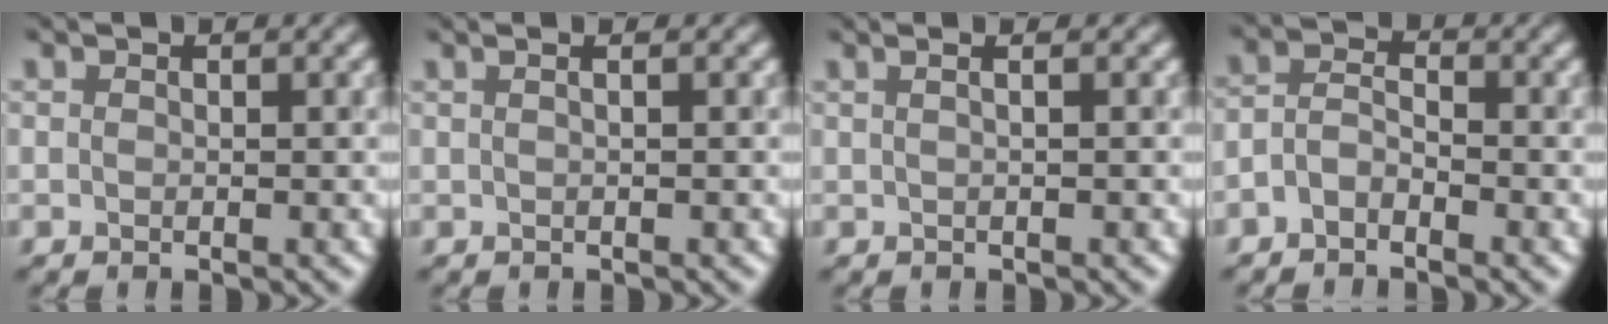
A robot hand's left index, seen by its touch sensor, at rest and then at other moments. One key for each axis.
{"total": 2.3, "fx": 0.9, "fy": 1.3, "fz": 1.7, "tx": 0.002, "ty": 0.018, "tz": -0.017}
{"total": 3.0, "fx": 1.2, "fy": 1.7, "fz": 2.3, "tx": -0.004, "ty": 0.025, "tz": -0.016}
{"total": 1.7, "fx": -1.4, "fy": 0.6, "fz": 0.7, "tx": -0.020, "ty": 0.008, "tz": -0.027}